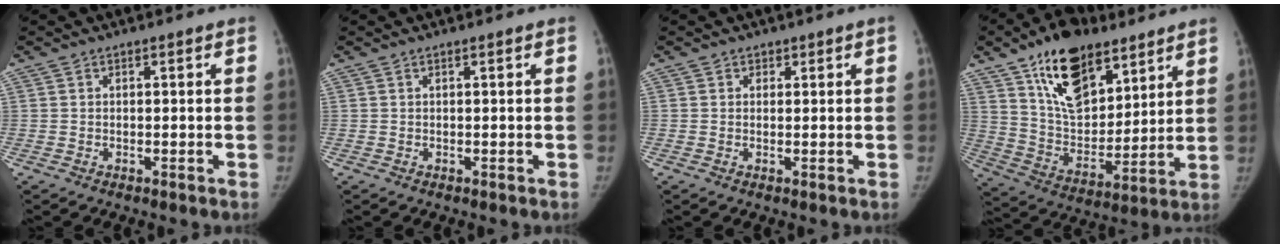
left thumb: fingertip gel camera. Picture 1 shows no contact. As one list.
[{"total": 0.0}, {"total": 0.7, "force": [0.4, 0.5, 0.0], "torque": [0.008, -0.002, 0.004]}, {"total": 20.1, "force": [11.9, 10.6, 12.2], "torque": [-0.160, -0.055, 0.214]}]